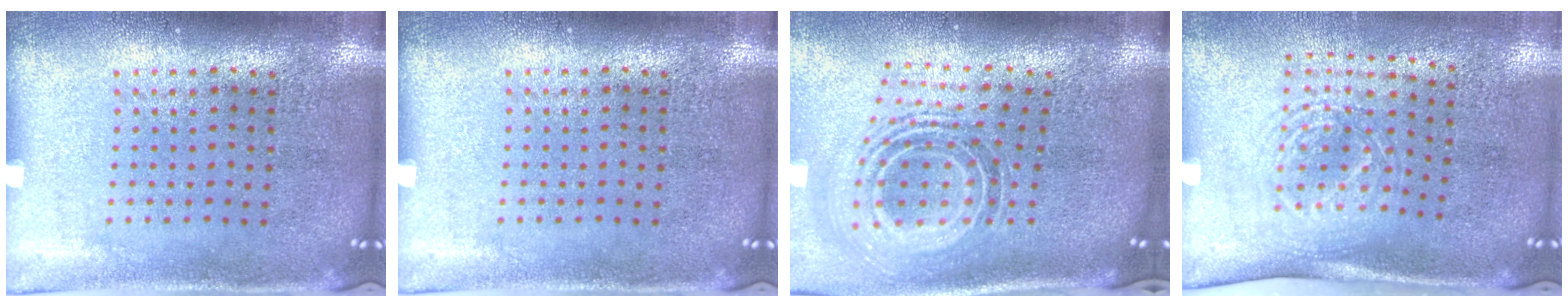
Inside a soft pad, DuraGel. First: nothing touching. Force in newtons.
{"total": 0.0}
{"total": 1.7, "press": 1.3, "slide": 1.1}
{"total": 1.6, "press": 1.3, "slide": 1.0}